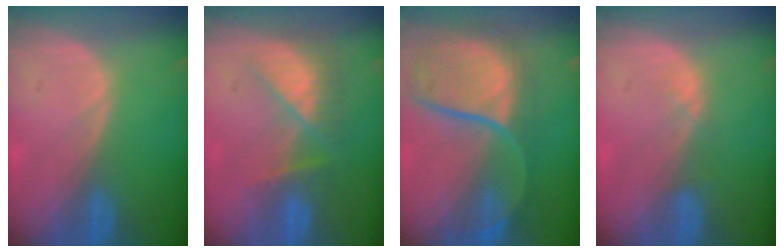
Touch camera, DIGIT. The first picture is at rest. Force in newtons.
{"total": 8.0, "press": 6.9, "slide": 4.1}
{"total": 11.6, "press": 9.9, "slide": 6.1}
{"total": 1.3, "press": 1.1, "slide": 0.8}